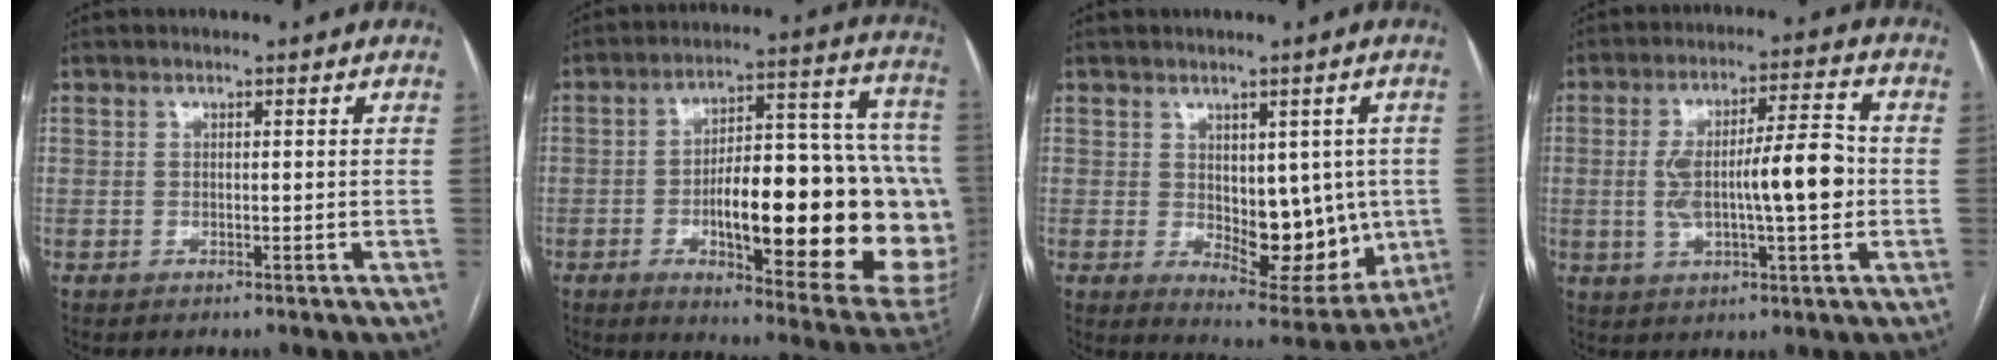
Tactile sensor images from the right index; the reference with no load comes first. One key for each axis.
{"total": 30.3, "fx": -4.8, "fy": 7.7, "fz": 28.9, "tx": -0.320, "ty": 0.025, "tz": -0.051}
{"total": 11.4, "fx": -0.4, "fy": 5.9, "fz": 9.8, "tx": -0.115, "ty": -0.007, "tz": 0.019}
{"total": 12.2, "fx": -0.6, "fy": 2.6, "fz": 11.9, "tx": -0.207, "ty": 0.022, "tz": -0.005}